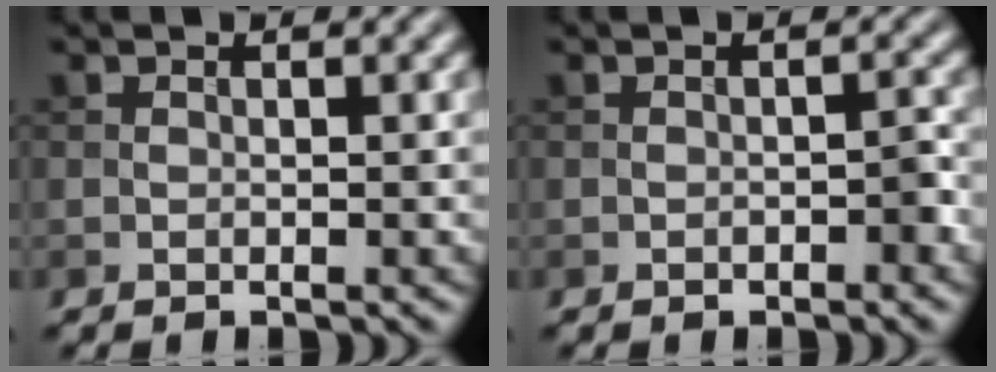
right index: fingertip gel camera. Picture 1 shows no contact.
{"total": 1.2, "force": [-0.6, 0.6, 0.9], "torque": [-0.012, 0.002, -0.007]}